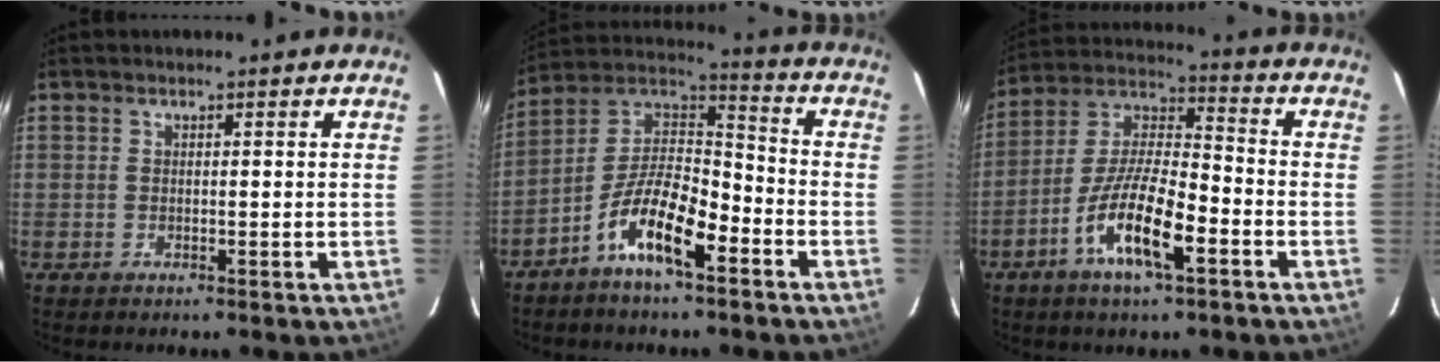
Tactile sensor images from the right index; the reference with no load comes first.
{"total": 12.8, "force": [-7.1, 4.5, 9.7], "torque": [-0.185, 0.013, -0.130]}
{"total": 14.0, "force": [-6.4, 3.8, 11.8], "torque": [-0.236, -0.005, -0.124]}